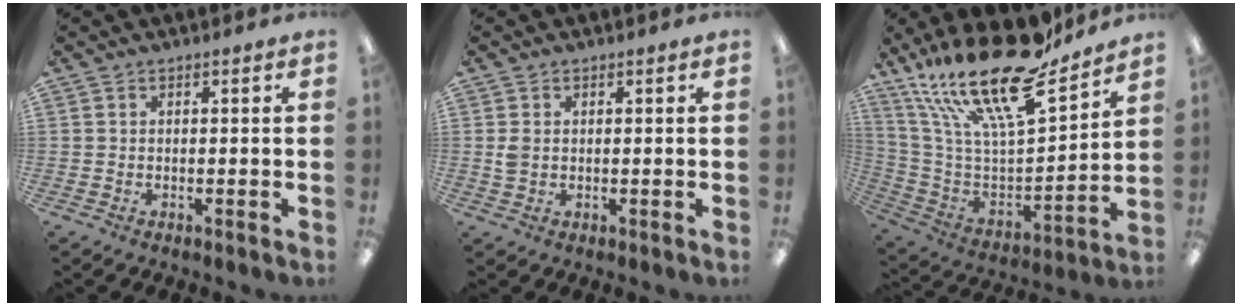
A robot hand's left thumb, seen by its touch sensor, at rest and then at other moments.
{"total": 2.5, "force": [0.5, 2.0, 1.5], "torque": [-0.030, 0.005, 0.009]}
{"total": 25.5, "force": [19.3, 7.4, 14.9], "torque": [-0.264, -0.132, 0.329]}